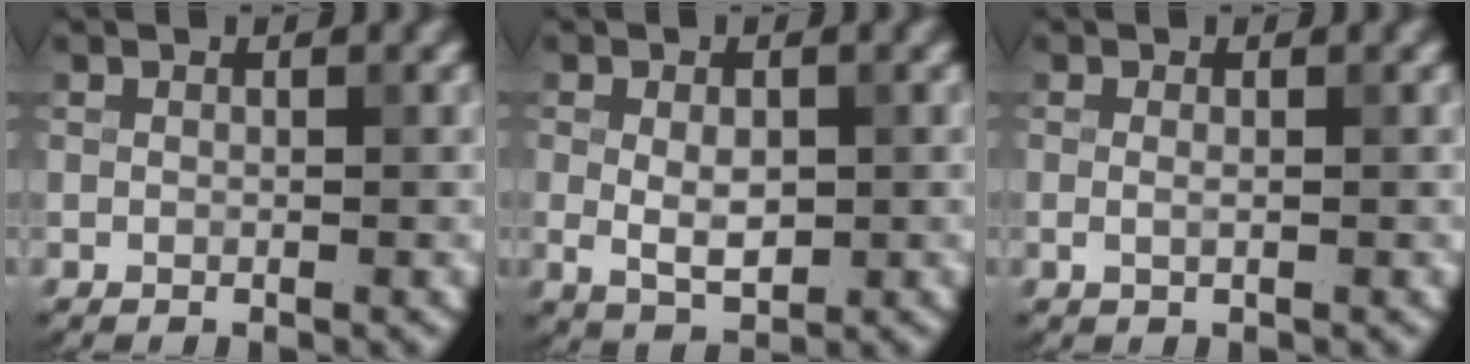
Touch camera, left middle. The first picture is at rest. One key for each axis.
{"total": 3.1, "fx": 0.0, "fy": 1.8, "fz": 2.5, "tx": -0.045, "ty": -0.003, "tz": 0.002}
{"total": 0.7, "fx": 0.0, "fy": 0.2, "fz": 0.7, "tx": -0.014, "ty": -0.002, "tz": 0.000}